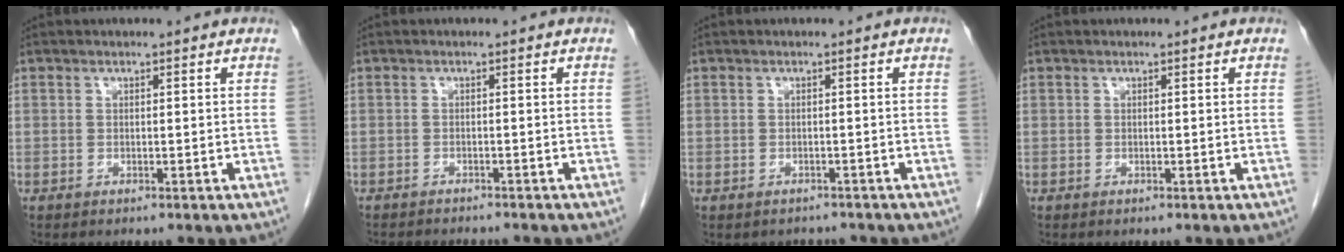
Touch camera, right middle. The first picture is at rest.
{"total": 5.2, "force": [-4.9, 0.7, 1.6], "torque": [-0.019, -0.009, -0.069]}
{"total": 1.9, "force": [-1.7, 0.9, -0.1], "torque": [-0.004, 0.000, -0.023]}
{"total": 0.0}